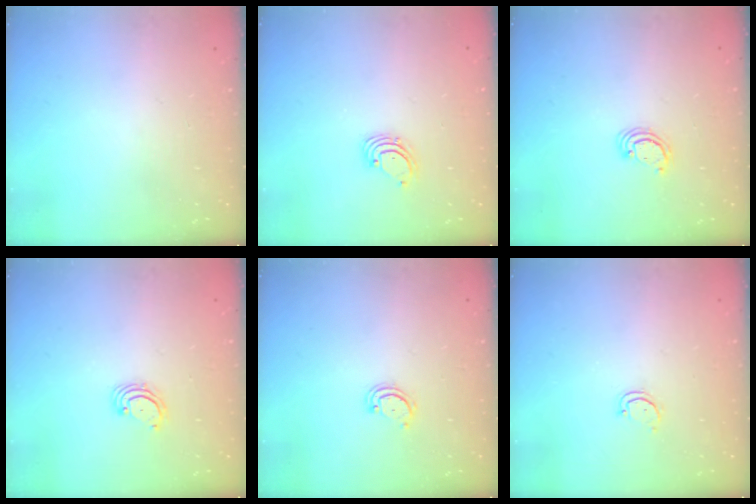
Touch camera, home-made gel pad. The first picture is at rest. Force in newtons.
{"total": 1.6, "press": 1.6, "slide": 0.1}
{"total": 2.6, "press": 2.5, "slide": 0.3}
{"total": 2.6, "press": 2.6, "slide": 0.3}
{"total": 2.6, "press": 2.6, "slide": 0.3}
{"total": 2.6, "press": 2.6, "slide": 0.2}